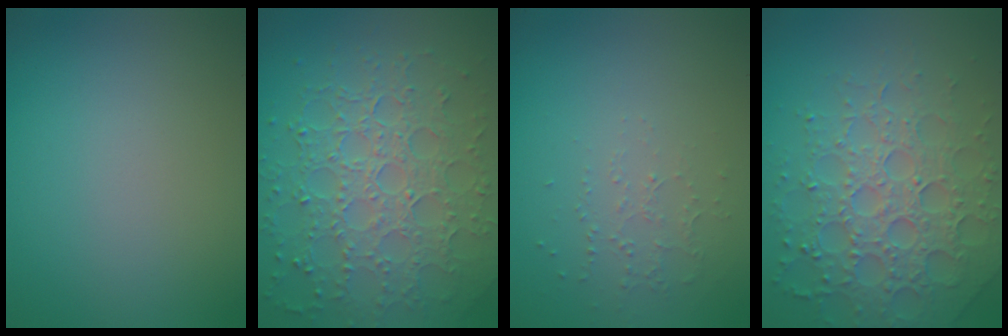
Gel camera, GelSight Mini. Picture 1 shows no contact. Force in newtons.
{"total": 7.6, "press": 5.6, "slide": 5.1}
{"total": 1.0, "press": 0.6, "slide": 0.8}
{"total": 6.9, "press": 6.7, "slide": 1.6}